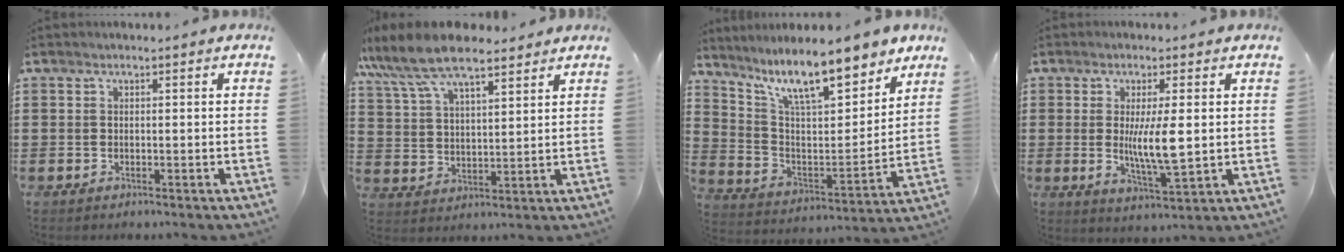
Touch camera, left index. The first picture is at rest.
{"total": 9.1, "force": [7.6, 2.4, 4.3], "torque": [-0.110, -0.016, 0.140]}
{"total": 12.9, "force": [9.9, 3.4, 7.5], "torque": [-0.162, -0.048, 0.172]}
{"total": 7.3, "force": [0.5, 1.4, 7.1], "torque": [-0.137, -0.010, 0.001]}